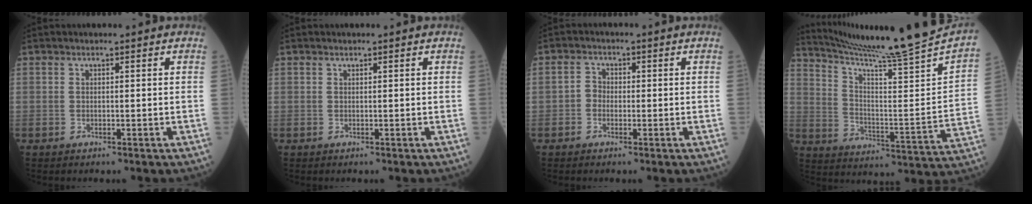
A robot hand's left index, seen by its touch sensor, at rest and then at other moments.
{"total": 0.0}
{"total": 2.1, "force": [-0.7, 1.8, 1.0], "torque": [-0.015, 0.006, -0.018]}
{"total": 25.2, "force": [22.5, -2.9, 11.0], "torque": [-0.187, -0.109, 0.313]}